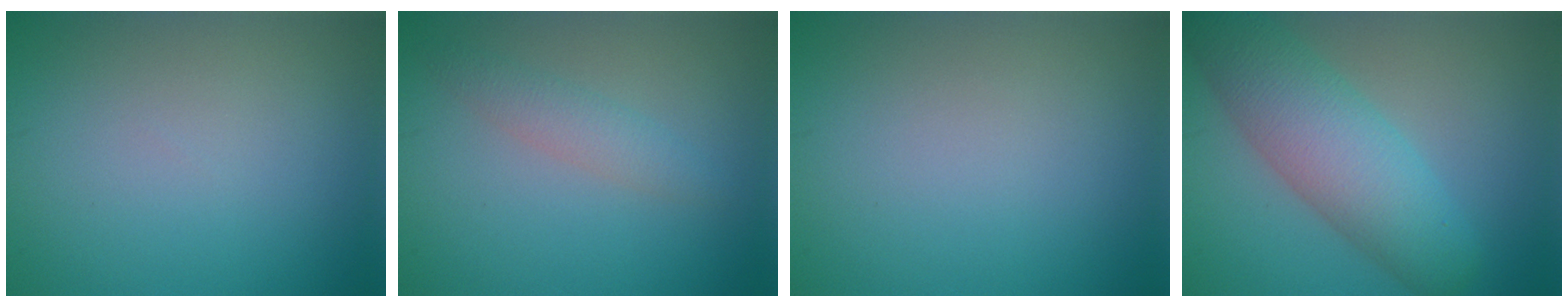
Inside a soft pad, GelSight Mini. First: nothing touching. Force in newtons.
{"total": 2.1, "press": 2.1, "slide": 0.1}
{"total": 0.0}
{"total": 7.6, "press": 7.6, "slide": 0.4}